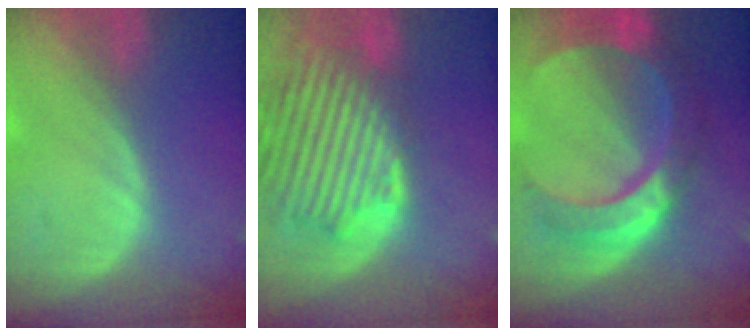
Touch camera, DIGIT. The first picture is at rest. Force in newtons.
{"total": 13.8, "press": 11.8, "slide": 7.2}
{"total": 10.0, "press": 10.0, "slide": 0.9}